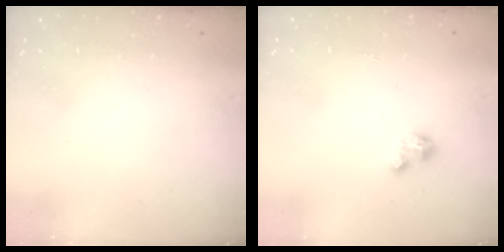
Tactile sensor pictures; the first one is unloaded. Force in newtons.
{"total": 2.0, "press": 2.0, "slide": 0.2}